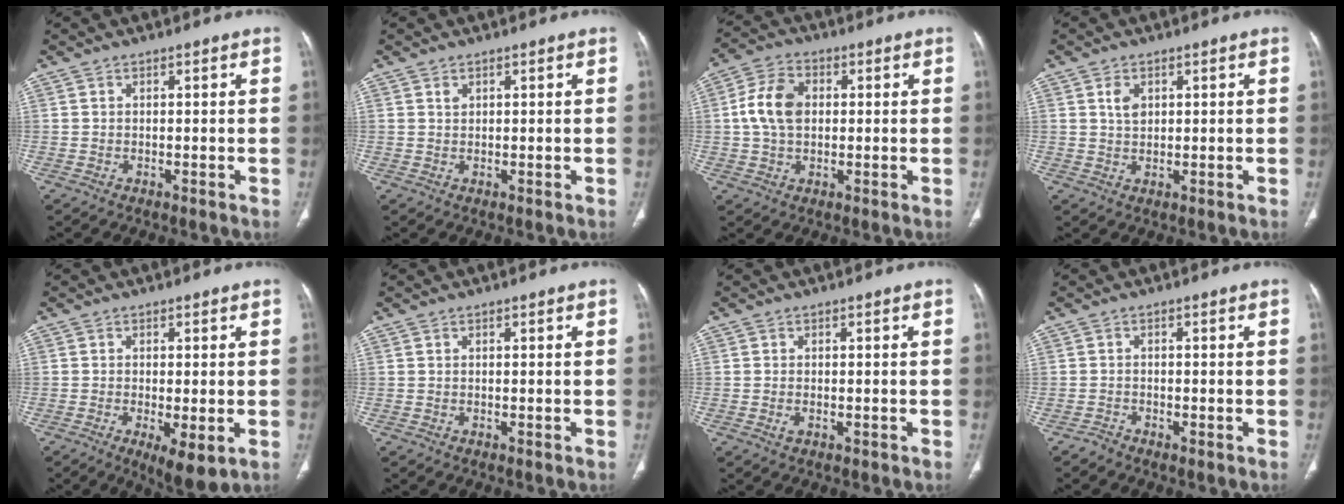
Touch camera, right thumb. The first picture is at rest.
{"total": 0.9, "force": [0.5, 0.6, 0.4], "torque": [-0.004, -0.003, 0.011]}
{"total": 8.9, "force": [0.9, 6.2, 6.4], "torque": [-0.118, 0.015, 0.011]}
{"total": 2.9, "force": [1.1, 2.0, 1.8], "torque": [-0.026, -0.004, 0.021]}
{"total": 6.4, "force": [-2.0, 2.0, 5.8], "torque": [-0.095, -0.019, -0.029]}
{"total": 0.0}
{"total": 1.4, "force": [-0.5, 0.8, 1.1], "torque": [-0.026, 0.004, -0.007]}
{"total": 1.1, "force": [-1.1, 0.3, 0.2], "torque": [-0.003, -0.002, -0.025]}